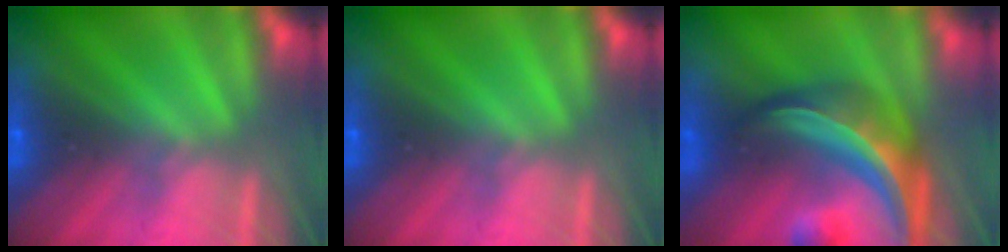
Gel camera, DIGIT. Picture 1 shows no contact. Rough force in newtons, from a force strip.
{"total": 0.0}
{"total": 8.5}